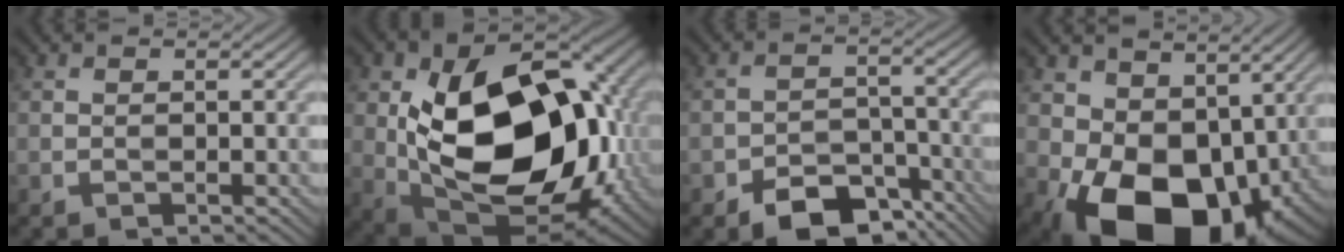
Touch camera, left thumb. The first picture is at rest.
{"total": 19.2, "force": [-0.2, 12.3, 14.7], "torque": [-0.266, -0.036, 0.007]}
{"total": 8.2, "force": [-5.5, 4.4, 4.1], "torque": [-0.060, -0.010, -0.097]}
{"total": 15.4, "force": [-1.3, 10.6, 11.1], "torque": [-0.191, -0.029, -0.016]}